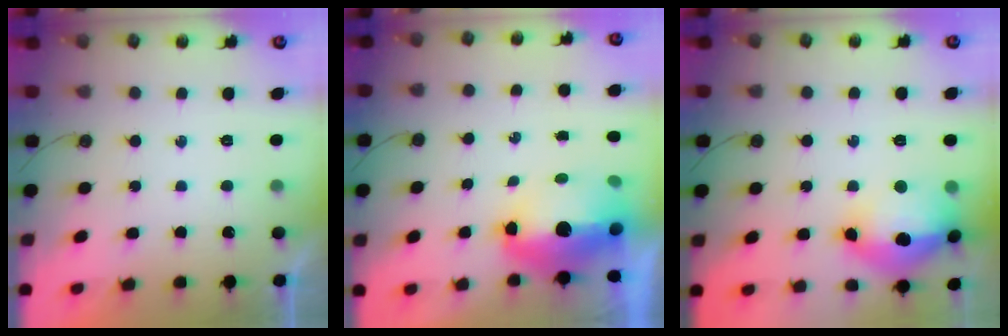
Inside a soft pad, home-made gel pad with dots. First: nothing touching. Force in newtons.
{"total": 13.7, "press": 13.6, "slide": 1.5}
{"total": 17.5, "press": 17.4, "slide": 1.9}